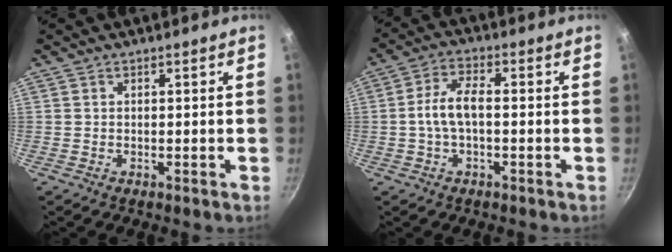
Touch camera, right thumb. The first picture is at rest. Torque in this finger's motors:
{"motor_torque": [-0.12, 0.29, -0.03, -0.20, 0.21]}